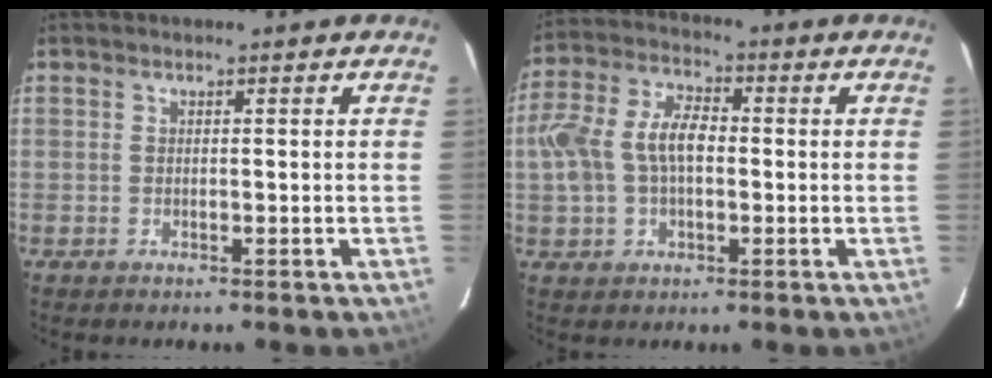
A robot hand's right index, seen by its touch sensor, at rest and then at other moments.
{"total": 11.2, "force": [-0.3, 6.8, 8.9], "torque": [-0.188, 0.020, -0.005]}